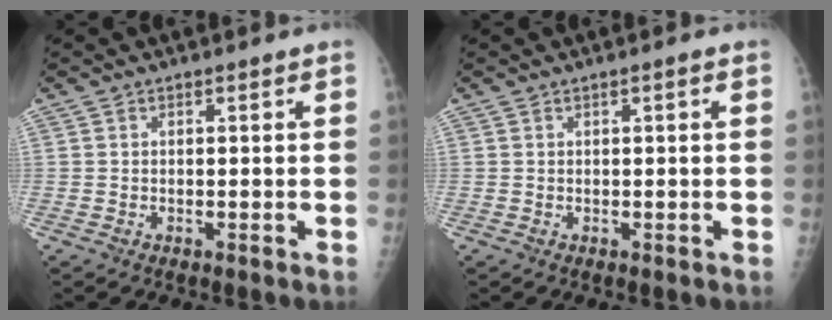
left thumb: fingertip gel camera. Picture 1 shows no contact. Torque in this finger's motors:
{"motor_torque": [-0.15, 0.01, -0.35, -0.15, 0.06]}